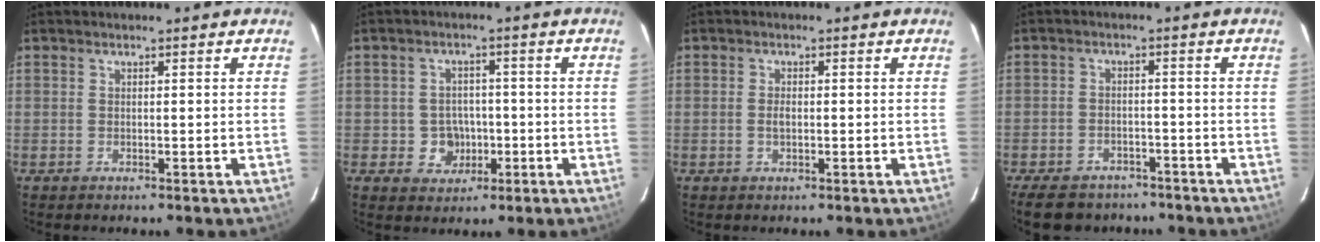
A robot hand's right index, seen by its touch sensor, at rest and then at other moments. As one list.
[{"total": 5.2, "force": [-1.2, 4.8, 1.4], "torque": [-0.036, 0.015, -0.003]}, {"total": 1.7, "force": [-0.2, 0.9, 1.4], "torque": [-0.028, 0.002, -0.005]}, {"total": 13.5, "force": [-10.2, 7.3, 5.0], "torque": [-0.136, 0.004, -0.148]}]